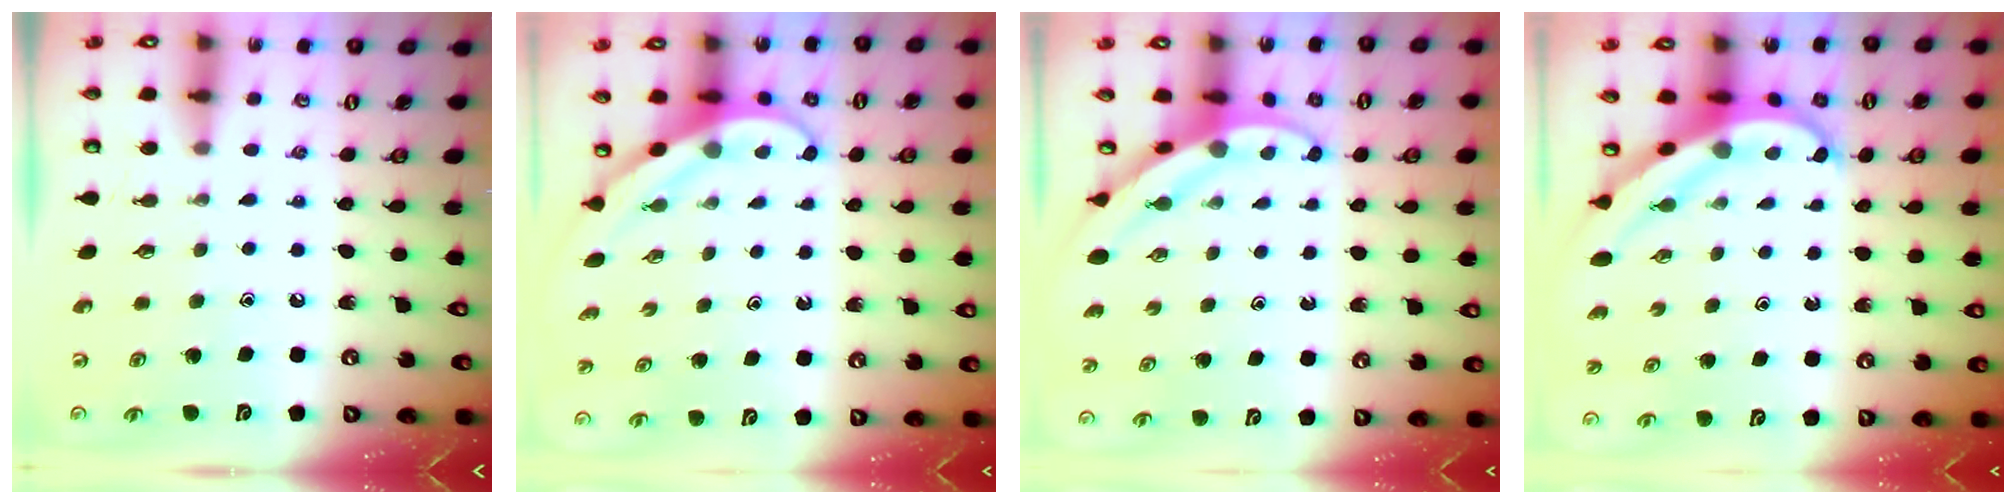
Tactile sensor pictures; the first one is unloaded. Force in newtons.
{"total": 3.6, "press": 3.6, "slide": 0.1}
{"total": 3.4, "press": 3.4, "slide": 0.2}
{"total": 5.1, "press": 5.1, "slide": 0.5}